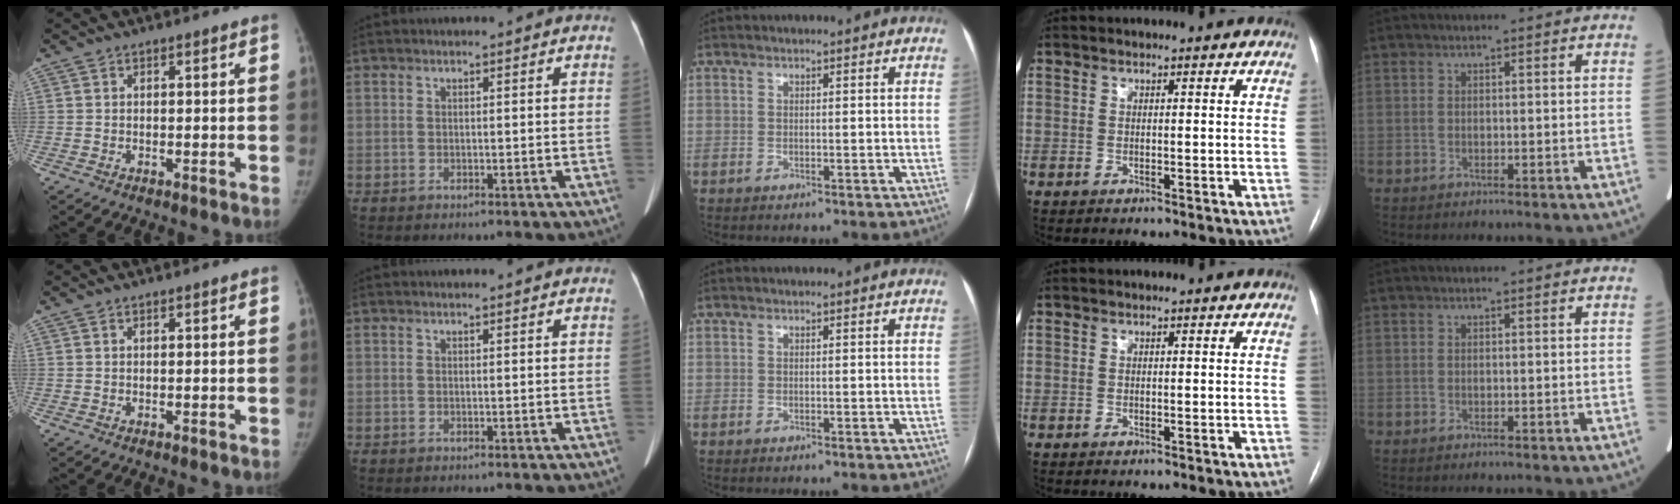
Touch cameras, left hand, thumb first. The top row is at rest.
{"index": {"total": 1.4, "force": [1.3, 0.2, 0.4], "torque": [-0.008, 0.009, 0.013]}}